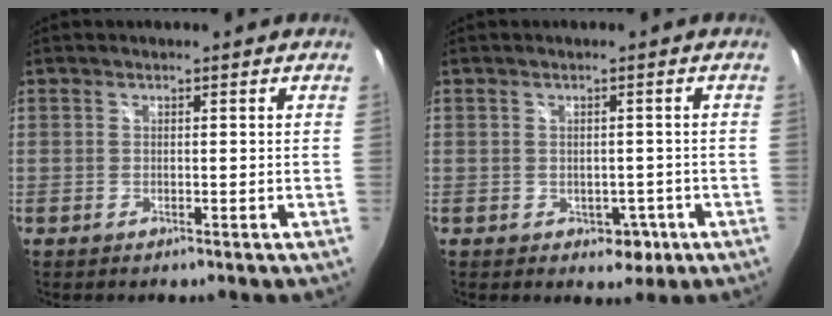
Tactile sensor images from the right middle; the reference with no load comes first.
{"total": 3.7, "force": [-1.5, 2.8, 1.9], "torque": [-0.028, -0.002, -0.010]}